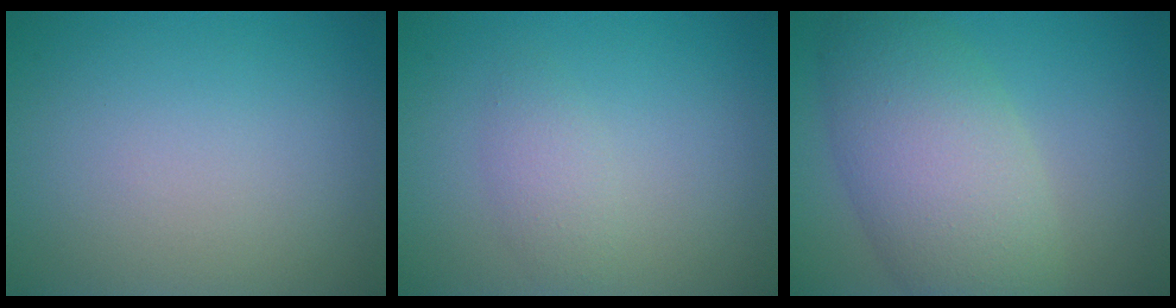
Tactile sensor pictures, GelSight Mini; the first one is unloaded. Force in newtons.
{"total": 1.7, "press": 1.7, "slide": 0.0}
{"total": 8.1, "press": 8.1, "slide": 0.3}